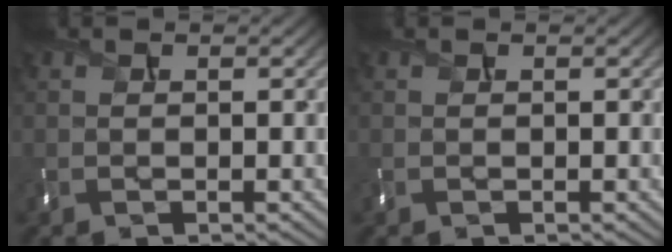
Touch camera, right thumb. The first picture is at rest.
{"total": 0.0}